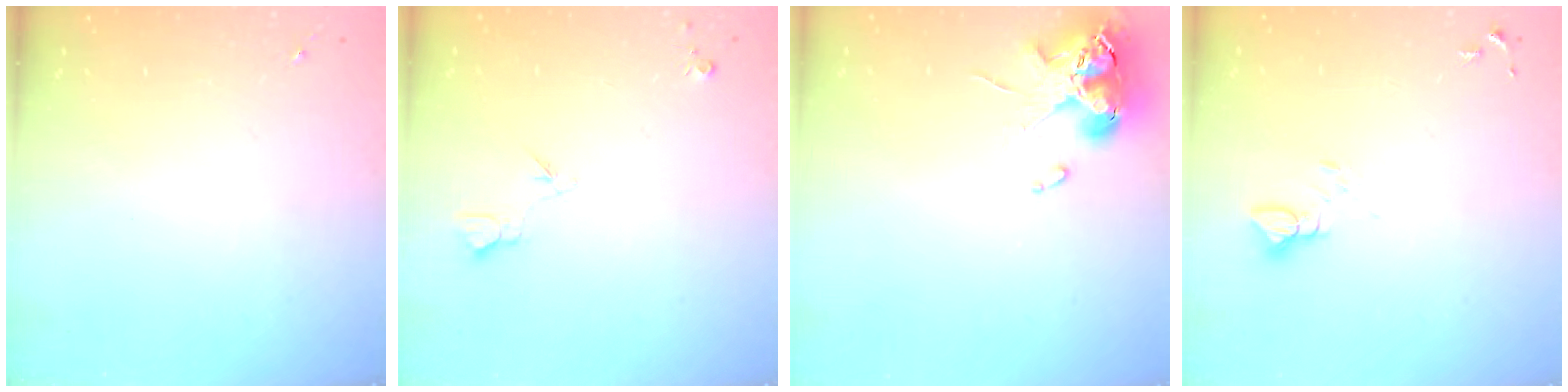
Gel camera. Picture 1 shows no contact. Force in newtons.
{"total": 5.0, "press": 4.9, "slide": 0.7}
{"total": 10.9, "press": 10.8, "slide": 1.6}
{"total": 3.2, "press": 3.2, "slide": 0.1}